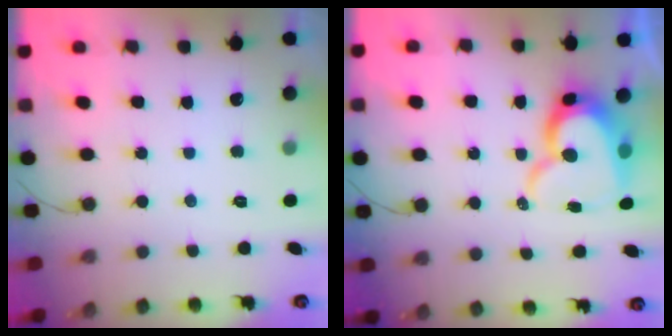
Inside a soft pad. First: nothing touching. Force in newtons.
{"total": 14.7, "press": 14.6, "slide": 1.2}